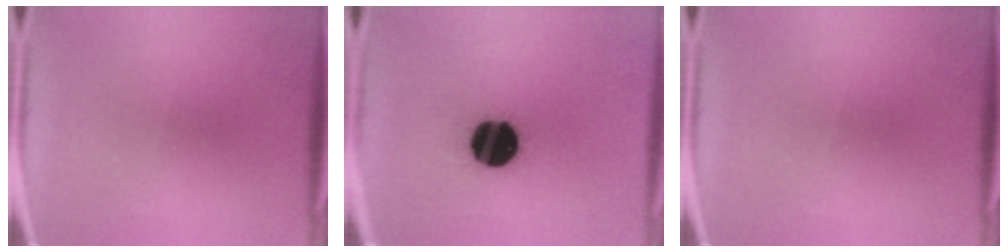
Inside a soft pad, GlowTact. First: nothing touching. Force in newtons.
{"total": 19.7}
{"total": 0.0}